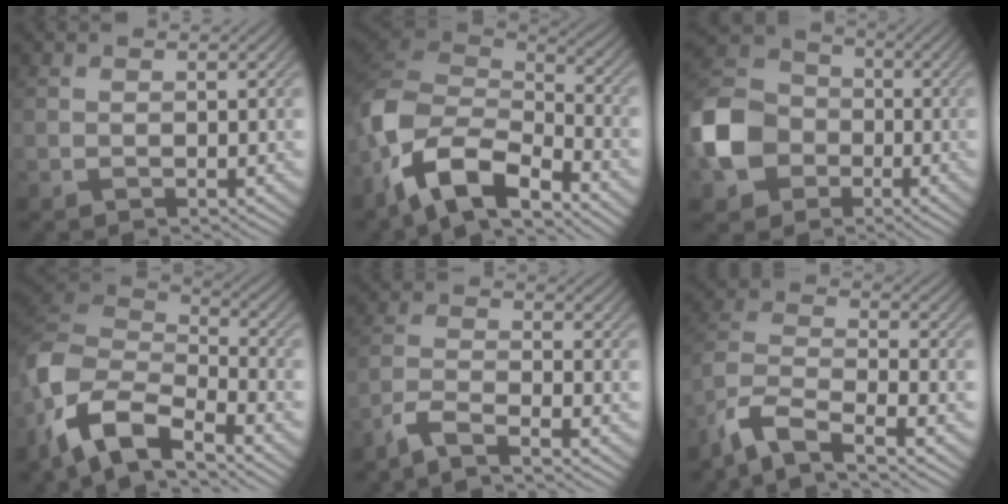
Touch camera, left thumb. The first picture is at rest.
{"total": 12.5, "force": [-7.2, 6.0, 8.2], "torque": [-0.193, -0.019, -0.136]}
{"total": 11.1, "force": [-3.3, 8.8, 5.8], "torque": [-0.163, 0.003, -0.095]}
{"total": 10.8, "force": [-6.5, 5.1, 7.0], "torque": [-0.164, -0.016, -0.130]}
{"total": 4.2, "force": [-3.4, 0.5, 2.3], "torque": [-0.051, 0.000, -0.083]}
{"total": 8.2, "force": [-6.5, 1.9, 4.6], "torque": [-0.109, 0.002, -0.141]}